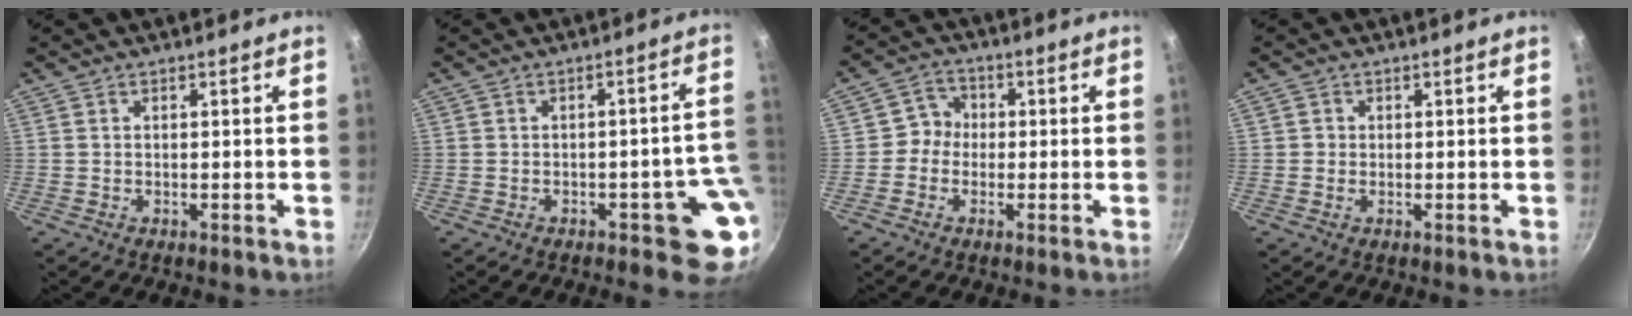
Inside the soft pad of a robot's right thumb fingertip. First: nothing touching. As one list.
[{"total": 7.9, "force": [-2.2, 3.8, 6.6], "torque": [-0.013, 0.028, -0.025]}, {"total": 4.3, "force": [-0.5, 4.1, 1.3], "torque": [0.012, 0.013, -0.022]}, {"total": 1.1, "force": [0.0, 1.1, 0.2], "torque": [0.001, 0.000, -0.004]}]